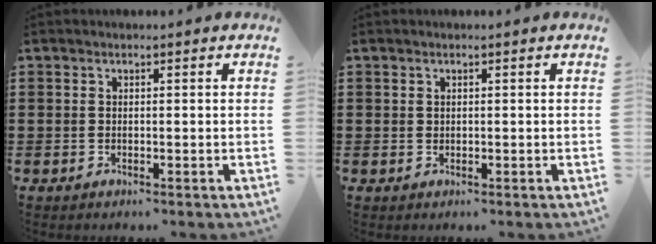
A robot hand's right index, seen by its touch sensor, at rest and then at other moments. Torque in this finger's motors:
{"motor_torque": [1.00, 1.14, 0.00, 0.00]}